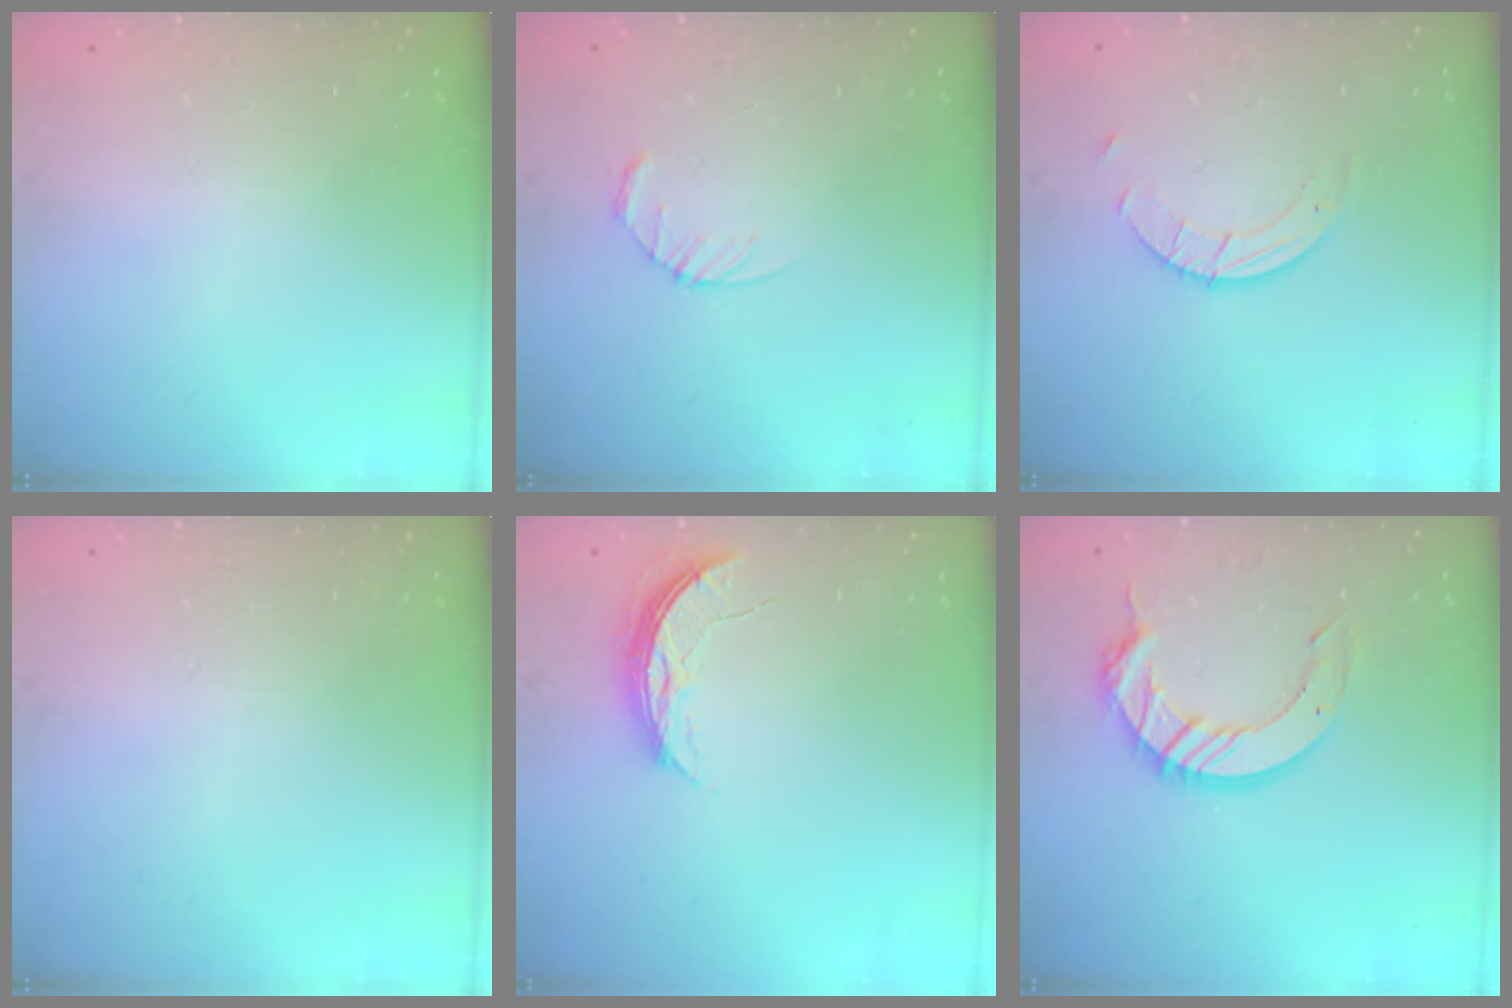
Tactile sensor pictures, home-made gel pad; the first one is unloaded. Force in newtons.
{"total": 3.2, "press": 3.2, "slide": 0.5}
{"total": 3.1, "press": 3.1, "slide": 0.2}
{"total": 0.0}
{"total": 5.6, "press": 5.6, "slide": 0.5}
{"total": 12.2, "press": 12.1, "slide": 1.1}